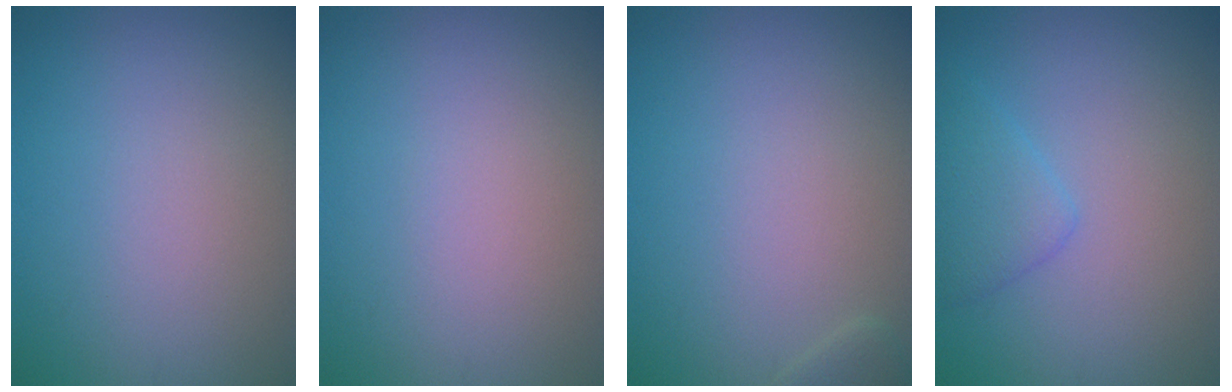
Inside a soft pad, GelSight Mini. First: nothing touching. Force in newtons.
{"total": 0.0}
{"total": 0.9, "press": 0.9, "slide": 0.1}
{"total": 2.2, "press": 2.2, "slide": 0.1}